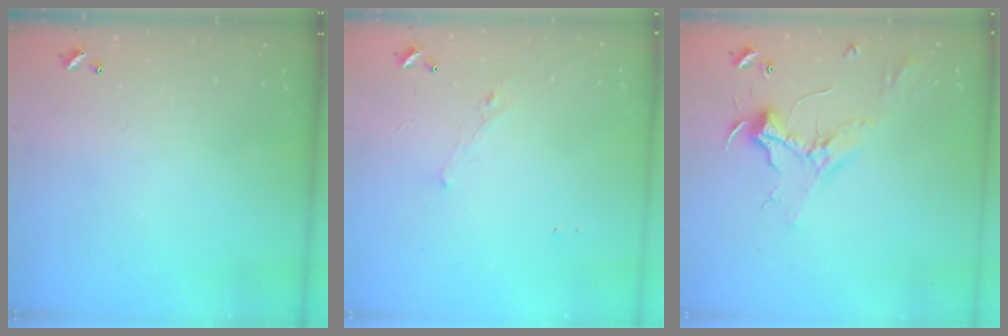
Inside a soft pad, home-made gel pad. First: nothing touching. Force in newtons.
{"total": 1.3, "press": 1.2, "slide": 0.6}
{"total": 2.4, "press": 2.3, "slide": 0.7}